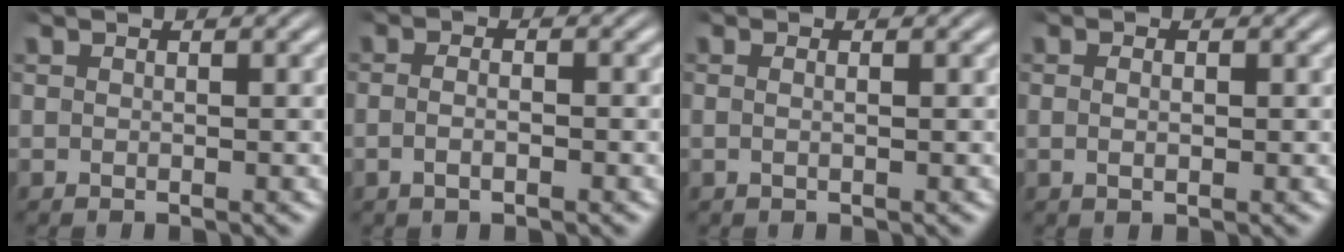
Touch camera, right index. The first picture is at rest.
{"total": 1.8, "force": [-1.0, 0.4, 1.5], "torque": [-0.034, -0.006, -0.015]}
{"total": 0.7, "force": [-0.1, -0.1, 0.7], "torque": [-0.015, -0.004, -0.002]}
{"total": 0.9, "force": [-0.1, 0.2, 0.9], "torque": [-0.018, -0.005, 0.000]}